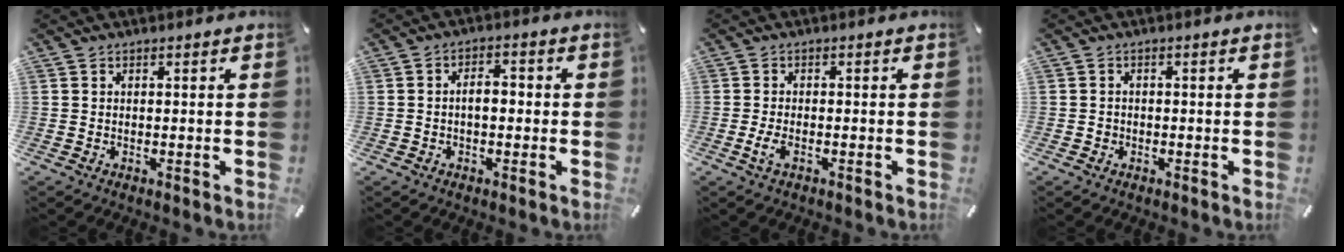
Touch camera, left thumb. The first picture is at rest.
{"total": 4.0, "force": [-0.8, 2.2, 3.2], "torque": [-0.056, 0.012, -0.016]}
{"total": 2.7, "force": [-1.2, 1.0, 2.2], "torque": [-0.055, -0.005, -0.025]}
{"total": 1.0, "force": [-0.5, 0.8, 0.1], "torque": [-0.001, 0.005, -0.012]}